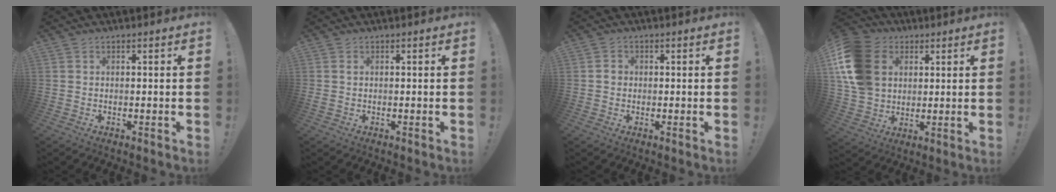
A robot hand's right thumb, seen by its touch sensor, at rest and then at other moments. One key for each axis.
{"total": 0.7, "fx": 0.3, "fy": 0.4, "fz": 0.5, "tx": -0.012, "ty": 0.003, "tz": 0.005}
{"total": 2.0, "fx": -0.3, "fy": 1.7, "fz": 0.9, "tx": -0.010, "ty": 0.004, "tz": -0.006}
{"total": 18.9, "fx": 4.9, "fy": 14.7, "fz": 10.9, "tx": -0.208, "ty": -0.005, "tz": 0.099}